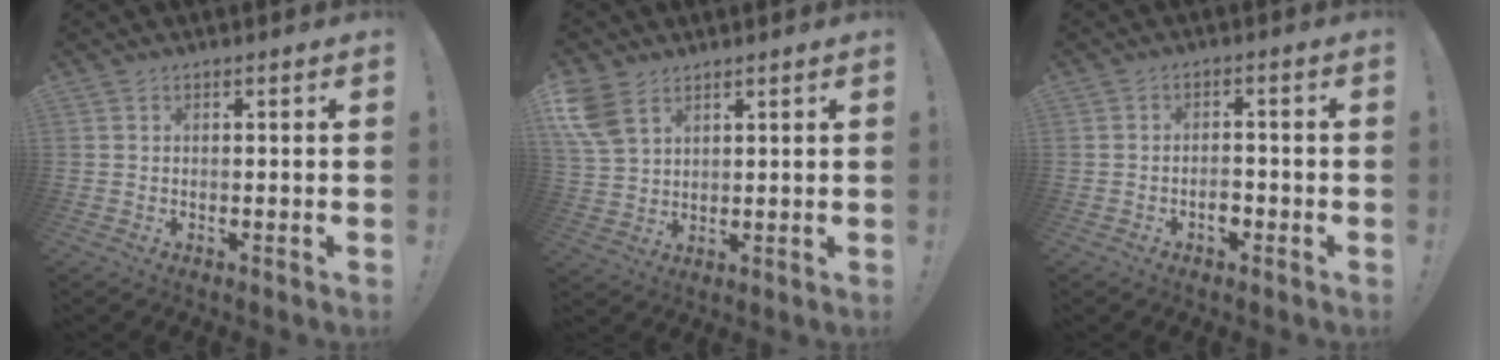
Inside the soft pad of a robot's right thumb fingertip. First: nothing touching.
{"total": 8.2, "force": [4.7, 5.1, 4.3], "torque": [-0.089, -0.012, 0.097]}
{"total": 2.9, "force": [-1.4, 1.9, 1.7], "torque": [-0.018, 0.001, -0.027]}